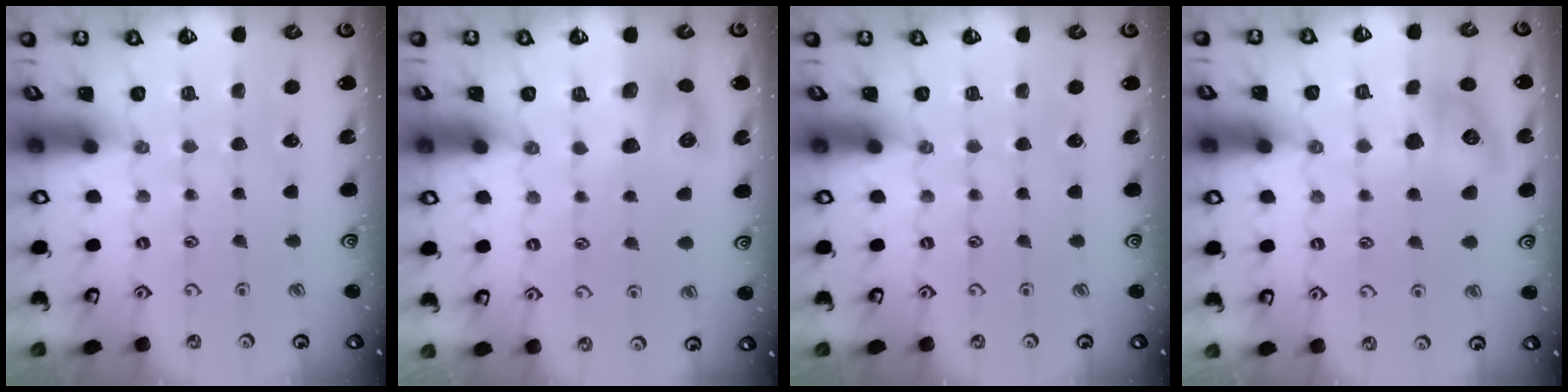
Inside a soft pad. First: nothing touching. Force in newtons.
{"total": 7.4, "press": 7.4, "slide": 0.2}
{"total": 0.0}
{"total": 10.7, "press": 10.7, "slide": 0.7}